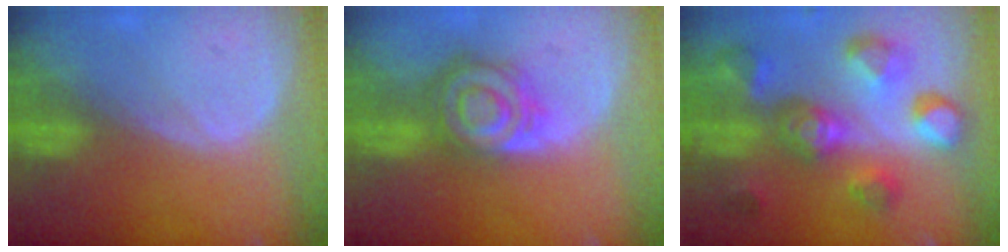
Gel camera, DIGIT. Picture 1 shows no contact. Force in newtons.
{"total": 8.1, "press": 7.1, "slide": 3.9}
{"total": 10.9, "press": 9.9, "slide": 4.5}